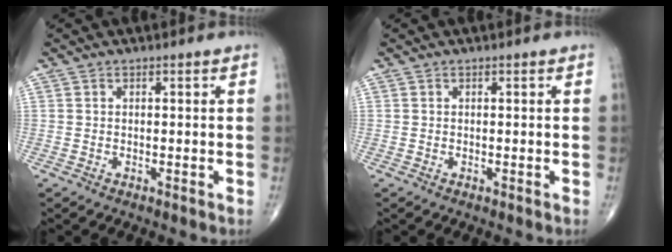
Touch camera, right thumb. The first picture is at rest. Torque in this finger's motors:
{"motor_torque": [0.01, 0.01, 0.02, 0.02, 0.00]}